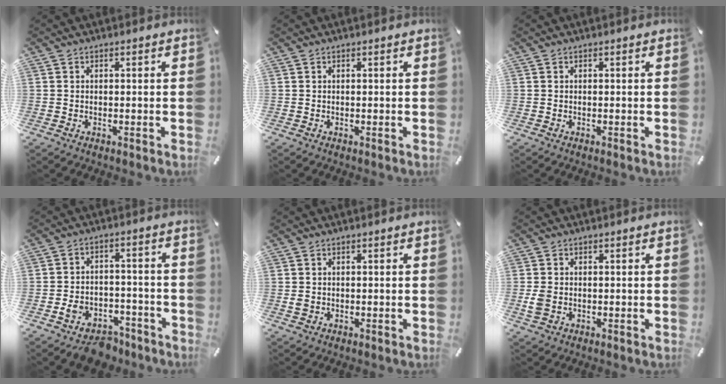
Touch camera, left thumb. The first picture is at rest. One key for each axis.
{"total": 0.0}
{"total": 0.0}
{"total": 7.4, "fx": -5.5, "fy": 4.4, "fz": 2.4, "tx": -0.029, "ty": 0.042, "tz": -0.096}
{"total": 1.2, "fx": 0.0, "fy": 1.0, "fz": 0.7, "tx": -0.014, "ty": 0.003, "tz": -0.001}
{"total": 3.0, "fx": -0.5, "fy": 2.3, "fz": 1.8, "tx": -0.031, "ty": 0.000, "tz": -0.011}